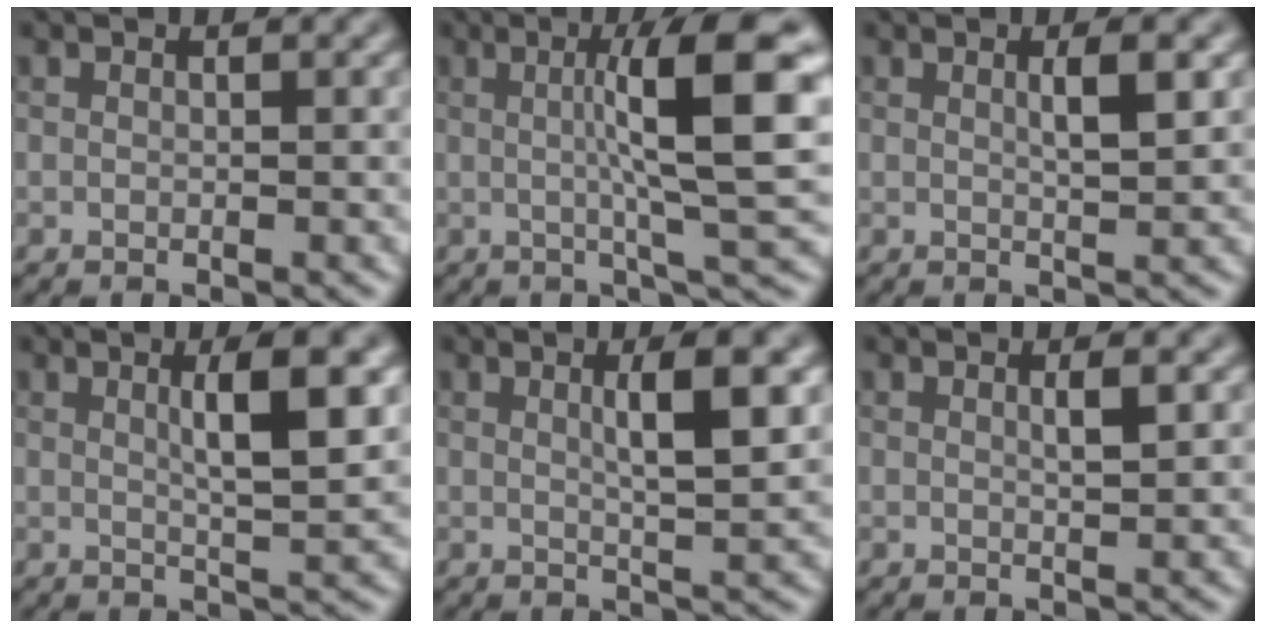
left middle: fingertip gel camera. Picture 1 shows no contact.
{"total": 8.8, "force": [1.2, 1.3, 8.6], "torque": [-0.119, 0.008, 0.020]}
{"total": 2.2, "force": [0.6, 0.4, 2.1], "torque": [-0.029, 0.003, 0.007]}
{"total": 4.9, "force": [1.3, 1.0, 4.7], "torque": [-0.067, 0.004, 0.019]}
{"total": 4.2, "force": [1.1, 0.9, 3.9], "torque": [-0.055, 0.003, 0.015]}
{"total": 1.1, "force": [0.4, 0.1, 1.0], "torque": [-0.017, 0.002, 0.004]}